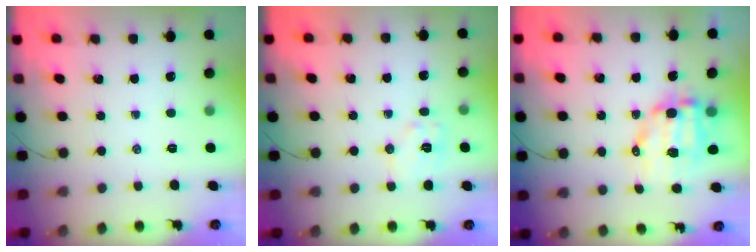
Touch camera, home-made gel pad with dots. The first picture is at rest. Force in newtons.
{"total": 7.1, "press": 7.1, "slide": 0.4}
{"total": 9.9, "press": 9.6, "slide": 2.1}